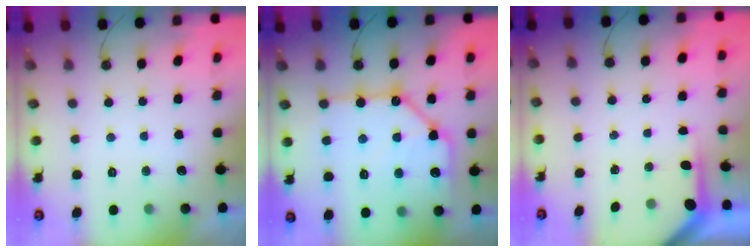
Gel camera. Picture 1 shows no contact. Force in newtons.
{"total": 16.3, "press": 16.2, "slide": 1.8}
{"total": 3.7, "press": 3.7, "slide": 0.3}